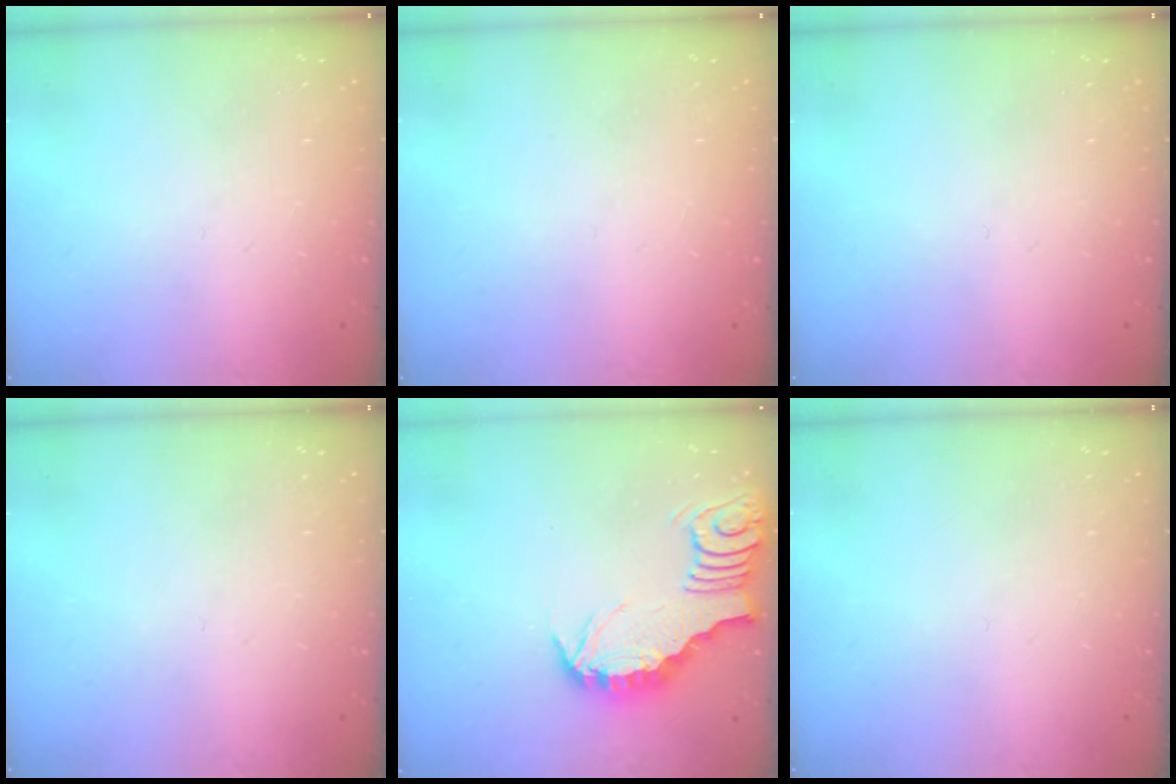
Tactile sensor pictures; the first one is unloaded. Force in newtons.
{"total": 0.0}
{"total": 0.0}
{"total": 0.0}
{"total": 3.6, "press": 3.6, "slide": 0.3}
{"total": 0.0}